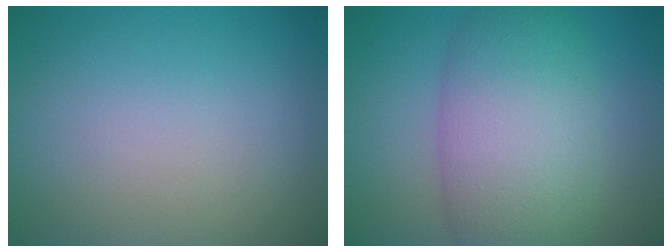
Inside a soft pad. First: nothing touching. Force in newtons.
{"total": 9.3, "press": 9.3, "slide": 0.3}